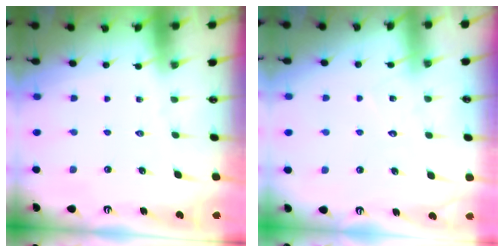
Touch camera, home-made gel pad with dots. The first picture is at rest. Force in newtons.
{"total": 6.4, "press": 6.4, "slide": 0.7}